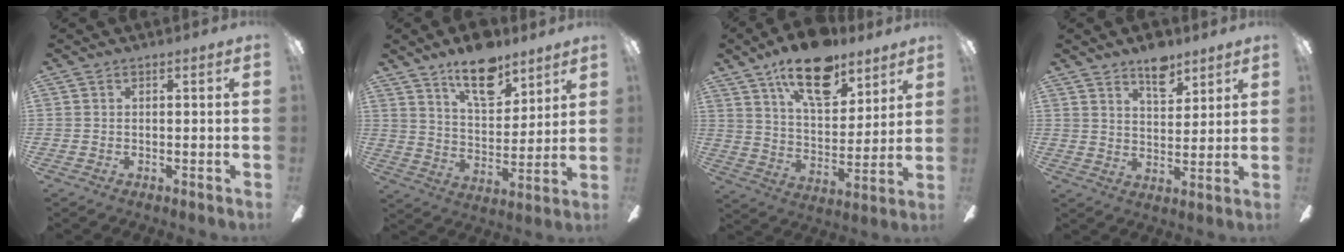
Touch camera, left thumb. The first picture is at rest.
{"total": 14.4, "force": [10.4, 6.3, 7.7], "torque": [-0.113, -0.056, 0.180]}
{"total": 17.5, "force": [12.2, 7.9, 9.8], "torque": [-0.156, -0.060, 0.211]}
{"total": 8.5, "force": [6.2, 4.0, 4.2], "torque": [-0.050, -0.031, 0.105]}